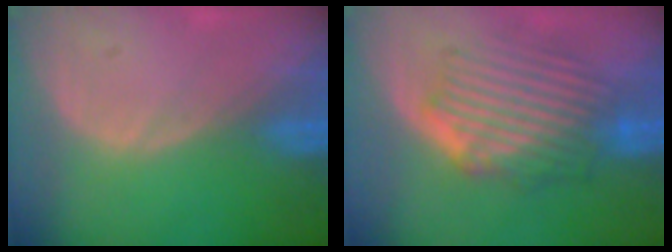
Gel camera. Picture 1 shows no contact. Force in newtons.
{"total": 8.9, "press": 8.2, "slide": 3.4}